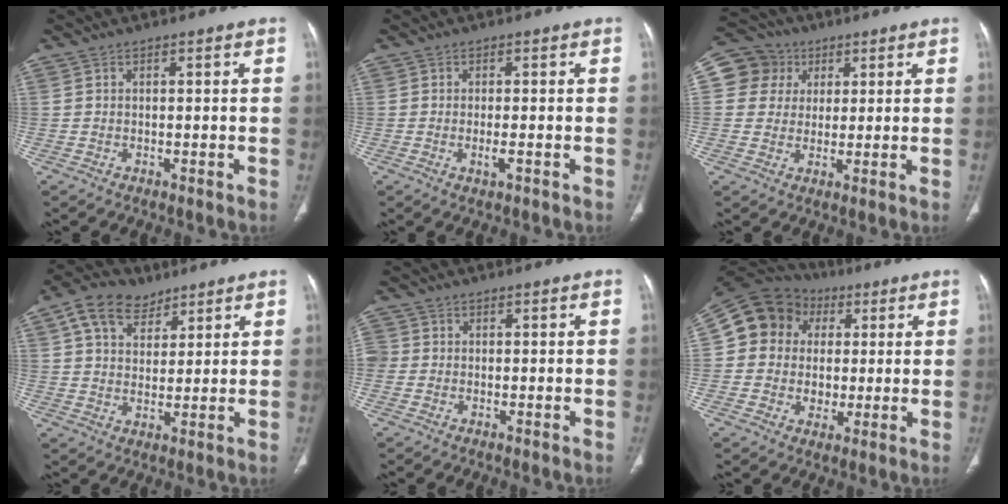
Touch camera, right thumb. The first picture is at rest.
{"total": 1.9, "force": [-0.6, 0.5, 1.7], "torque": [-0.034, -0.004, -0.012]}
{"total": 8.6, "force": [2.6, 8.1, 1.5], "torque": [-0.001, 0.006, 0.040]}
{"total": 9.5, "force": [5.3, 6.2, 4.8], "torque": [-0.067, -0.008, 0.097]}
{"total": 2.8, "force": [-0.2, 2.5, 1.2], "torque": [-0.029, 0.008, -0.005]}
{"total": 15.0, "force": [2.5, 13.4, 6.2], "torque": [-0.088, 0.023, 0.039]}